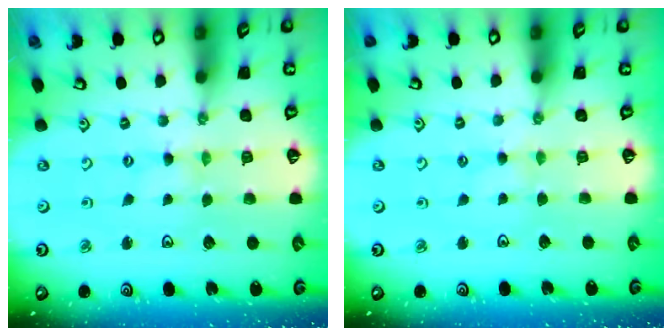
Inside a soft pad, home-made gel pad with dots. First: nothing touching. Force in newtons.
{"total": 1.5, "press": 1.4, "slide": 0.4}